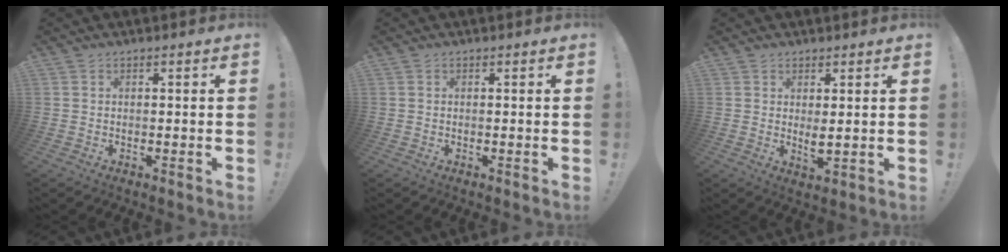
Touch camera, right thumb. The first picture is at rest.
{"total": 0.0}
{"total": 3.3, "force": [1.3, 1.1, 2.9], "torque": [-0.036, -0.018, 0.023]}